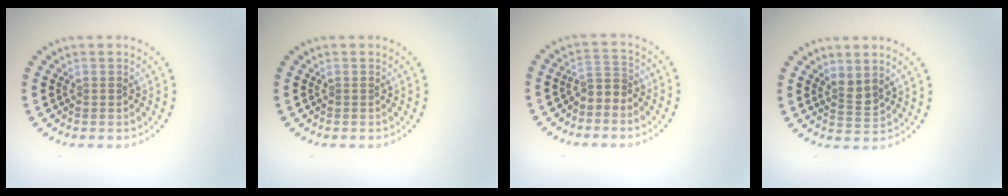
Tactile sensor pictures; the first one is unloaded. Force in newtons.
{"total": 0.0}
{"total": 1.7, "press": 1.4, "slide": 1.0}
{"total": 1.7, "press": 1.3, "slide": 1.1}